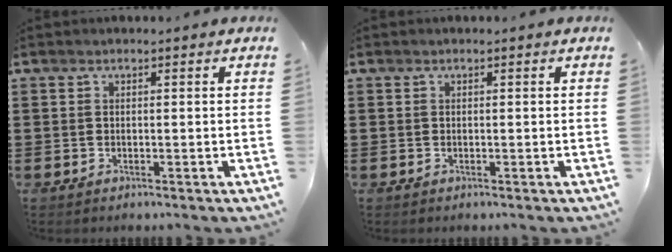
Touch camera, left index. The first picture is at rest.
{"total": 0.0}